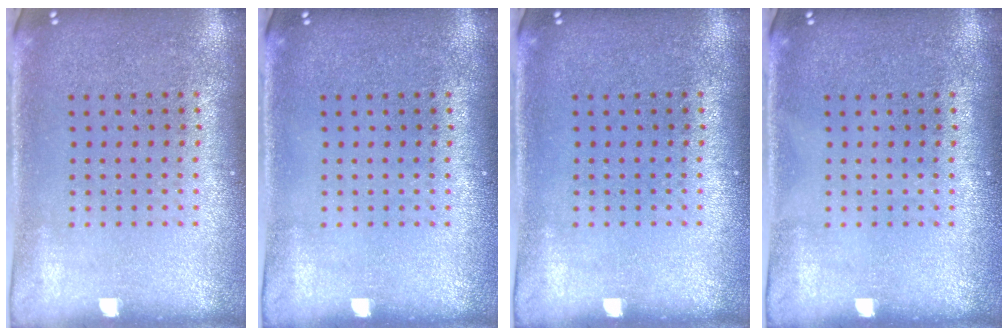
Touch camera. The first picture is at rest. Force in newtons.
{"total": 0.0}
{"total": 0.0}
{"total": 0.0}